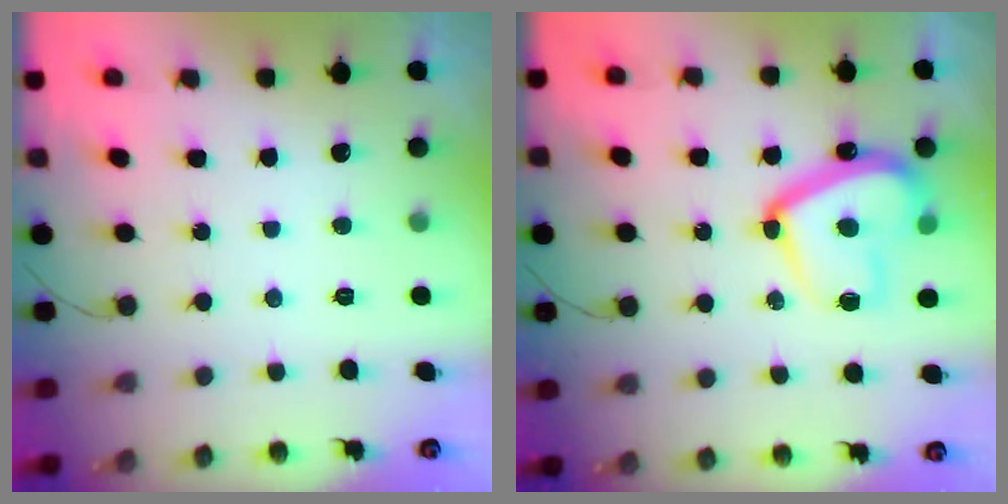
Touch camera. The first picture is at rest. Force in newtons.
{"total": 16.9, "press": 16.8, "slide": 1.5}